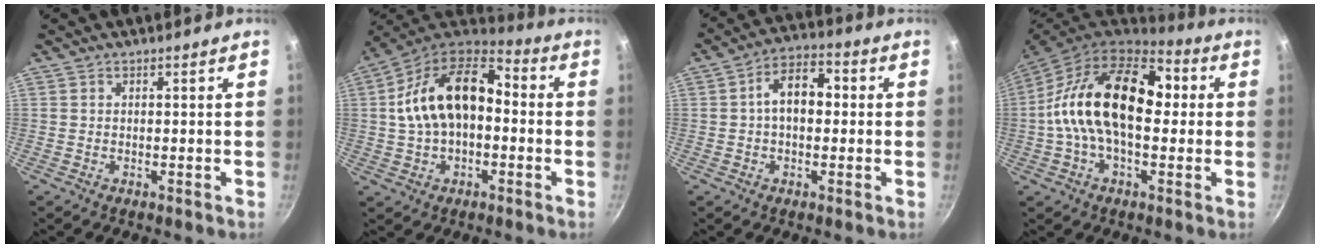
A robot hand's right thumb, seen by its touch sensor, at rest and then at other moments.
{"total": 18.5, "force": [0.8, 11.2, 14.7], "torque": [-0.237, 0.044, 0.006]}
{"total": 8.6, "force": [0.5, 5.3, 6.8], "torque": [-0.096, 0.028, -0.001]}
{"total": 22.2, "force": [1.5, 12.5, 18.3], "torque": [-0.320, 0.040, 0.015]}